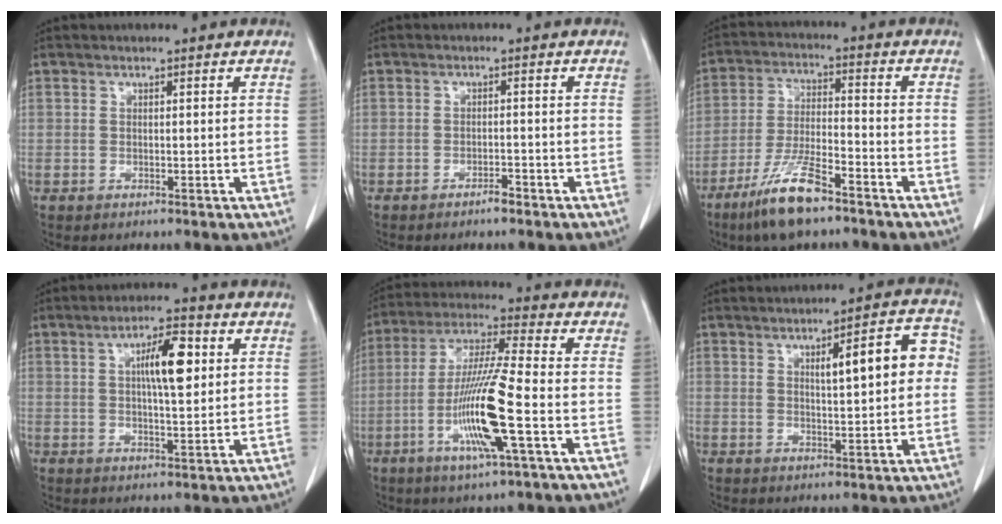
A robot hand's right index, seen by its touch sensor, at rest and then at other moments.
{"total": 1.6, "force": [-1.3, 0.2, 0.8], "torque": [-0.014, 0.000, -0.020]}
{"total": 10.6, "force": [-7.4, 1.8, 7.4], "torque": [-0.151, -0.022, -0.138]}
{"total": 7.6, "force": [2.0, 1.8, 7.1], "torque": [-0.120, 0.009, 0.033]}
{"total": 13.3, "force": [-4.0, -0.1, 12.7], "torque": [-0.254, -0.011, -0.080]}
{"total": 9.1, "force": [1.8, 2.0, 8.7], "torque": [-0.114, 0.024, 0.025]}